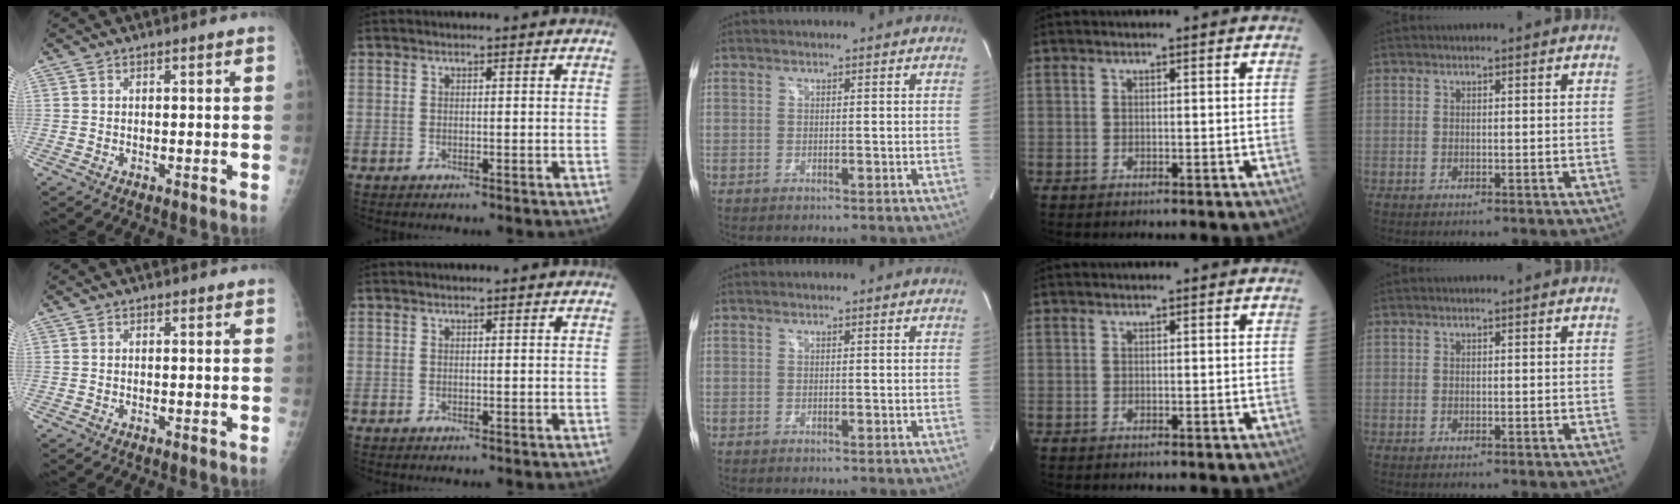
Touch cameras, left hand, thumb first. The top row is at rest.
{}